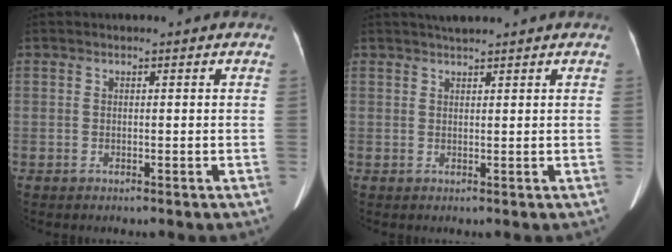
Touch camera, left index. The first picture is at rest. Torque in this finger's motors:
{"motor_torque": [0.01, 0.00, 0.00, 0.04]}